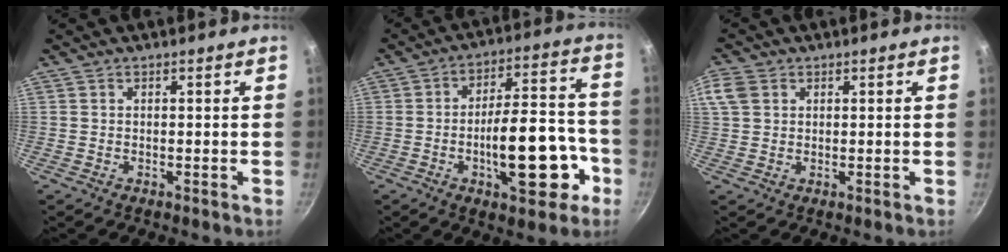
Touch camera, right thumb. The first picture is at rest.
{"total": 17.2, "force": [-5.9, 7.2, 14.4], "torque": [-0.171, 0.053, -0.081]}
{"total": 5.0, "force": [1.7, 3.8, 2.8], "torque": [-0.054, 0.005, 0.031]}